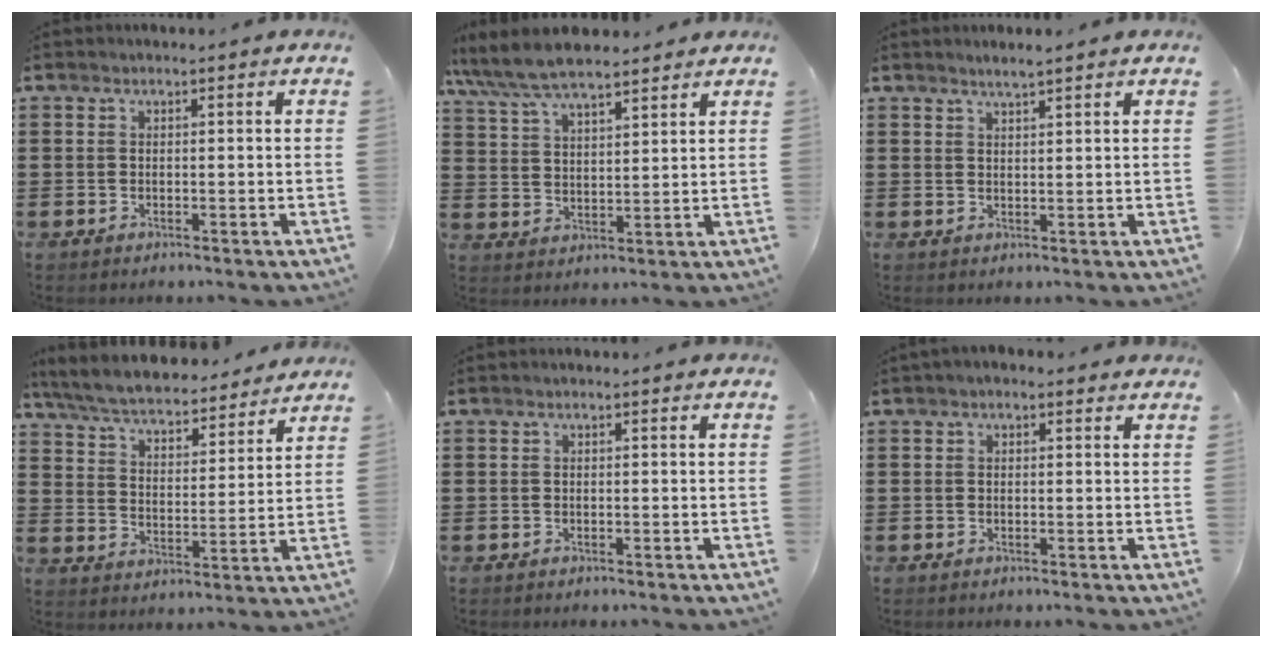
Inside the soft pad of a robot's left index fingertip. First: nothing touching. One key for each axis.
{"total": 7.0, "fx": 6.4, "fy": 1.5, "fz": 2.4, "tx": -0.071, "ty": -0.019, "tz": 0.116}
{"total": 1.7, "fx": 1.6, "fy": -0.1, "fz": 0.7, "tx": -0.016, "ty": 0.001, "tz": 0.029}
{"total": 6.6, "fx": 6.3, "fy": 0.6, "fz": 2.0, "tx": -0.066, "ty": -0.038, "tz": 0.109}
{"total": 0.0}
{"total": 1.1, "fx": 0.5, "fy": 0.8, "fz": 0.5, "tx": -0.013, "ty": 0.008, "tz": 0.007}